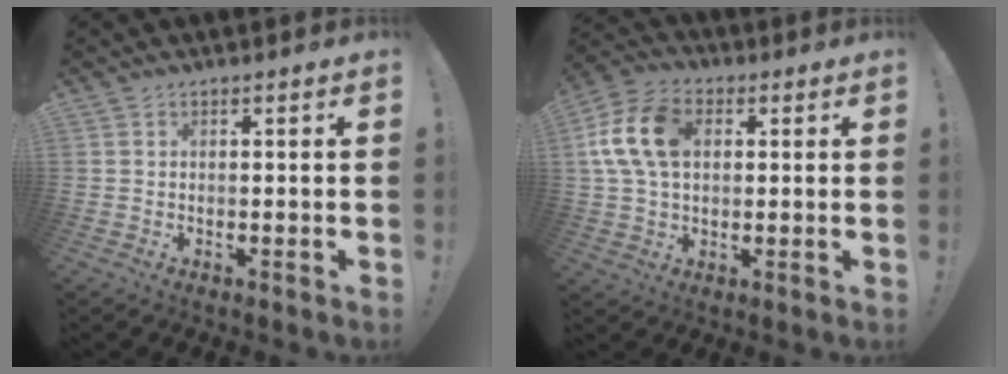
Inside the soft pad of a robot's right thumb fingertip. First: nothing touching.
{"total": 14.9, "force": [2.9, 10.2, 10.4], "torque": [-0.201, 0.010, 0.058]}